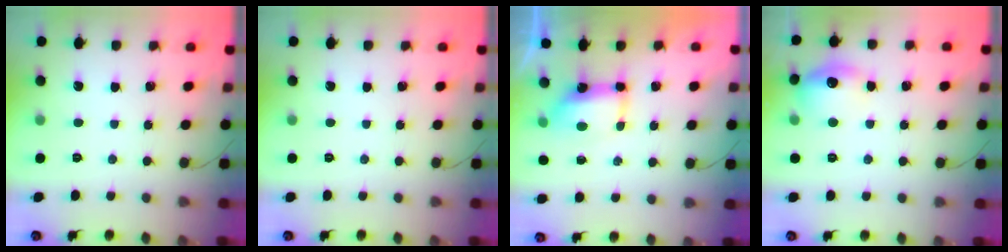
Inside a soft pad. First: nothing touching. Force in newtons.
{"total": 0.0}
{"total": 7.1, "press": 7.1, "slide": 0.5}
{"total": 11.7, "press": 11.6, "slide": 0.7}